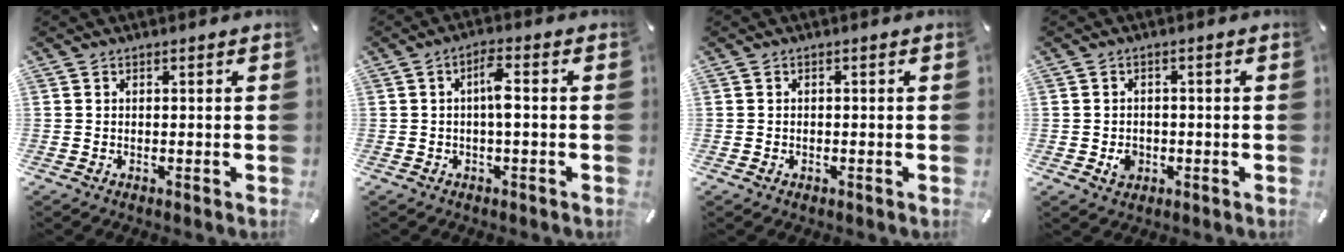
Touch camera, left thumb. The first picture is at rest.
{"total": 4.8, "force": [-0.1, 1.3, 4.6], "torque": [-0.088, 0.010, -0.004]}
{"total": 0.7, "force": [-0.3, 0.5, 0.3], "torque": [-0.007, 0.001, -0.007]}
{"total": 3.7, "force": [-1.0, 3.1, 1.6], "torque": [-0.011, -0.001, -0.020]}